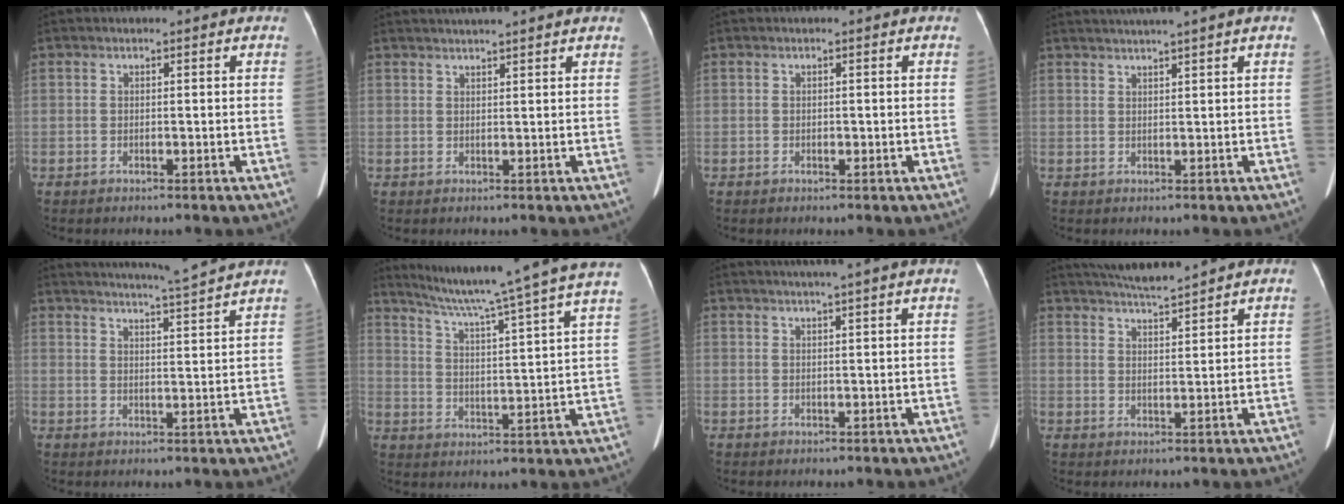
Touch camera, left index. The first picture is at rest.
{"total": 5.7, "force": [5.1, 0.0, 2.5], "torque": [-0.035, 0.035, 0.066]}
{"total": 0.6, "force": [-0.2, 0.4, 0.4], "torque": [-0.009, 0.000, -0.002]}
{"total": 4.4, "force": [3.5, -1.0, 2.5], "torque": [-0.037, 0.023, 0.059]}
{"total": 10.1, "force": [9.3, -2.1, 3.3], "torque": [-0.058, -0.015, 0.128]}
{"total": 23.7, "force": [20.3, -2.3, 12.0], "torque": [-0.195, -0.042, 0.273]}
{"total": 5.2, "force": [4.2, -1.2, 2.8], "torque": [-0.037, 0.016, 0.054]}
{"total": 6.3, "force": [5.9, -0.9, 2.1], "torque": [-0.043, 0.007, 0.105]}